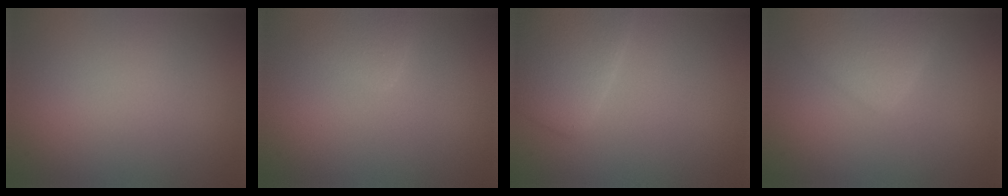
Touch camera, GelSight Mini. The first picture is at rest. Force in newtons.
{"total": 1.6, "press": 1.6, "slide": 0.0}
{"total": 3.8, "press": 3.8, "slide": 0.3}
{"total": 3.3, "press": 3.3, "slide": 0.1}